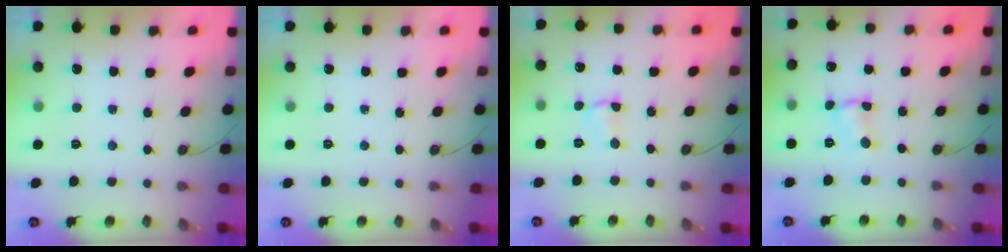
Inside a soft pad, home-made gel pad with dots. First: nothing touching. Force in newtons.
{"total": 0.0}
{"total": 1.9, "press": 1.9, "slide": 0.3}
{"total": 2.1, "press": 2.1, "slide": 0.3}